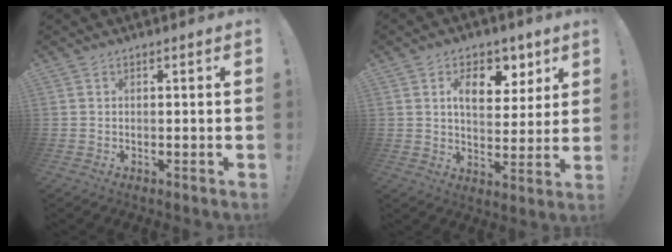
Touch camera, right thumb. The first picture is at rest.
{"total": 10.5, "force": [5.0, 6.7, 6.4], "torque": [-0.084, -0.023, 0.089]}